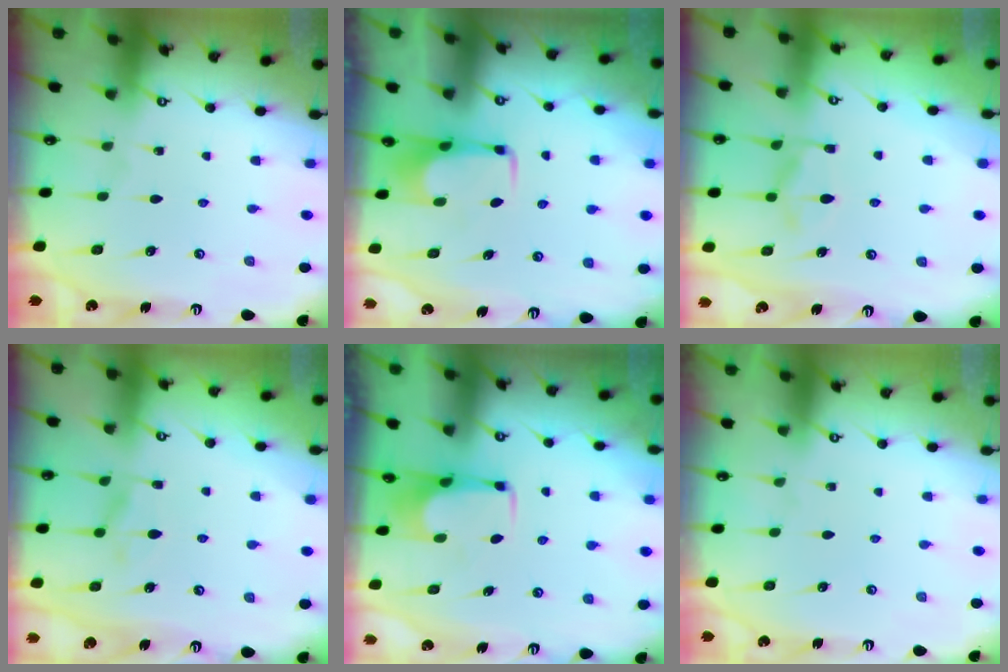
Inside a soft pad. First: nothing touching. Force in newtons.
{"total": 1.7, "press": 1.6, "slide": 0.4}
{"total": 3.2, "press": 2.8, "slide": 1.7}
{"total": 1.2, "press": 0.0, "slide": 1.2}
{"total": 0.0}
{"total": 1.6, "press": 1.4, "slide": 0.7}